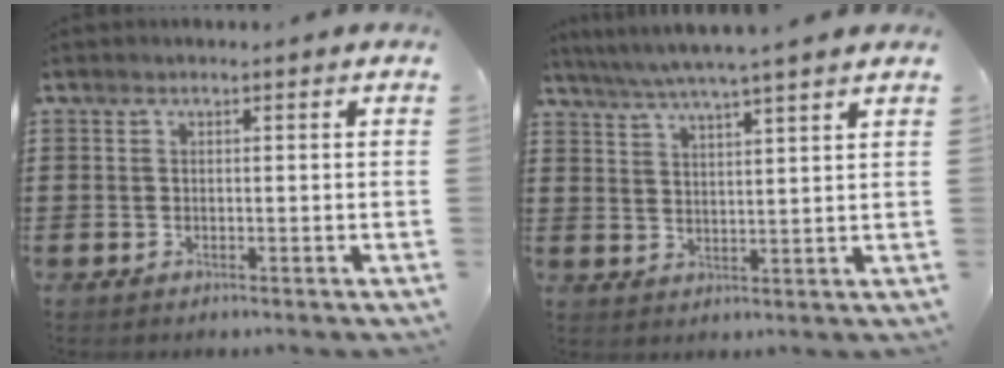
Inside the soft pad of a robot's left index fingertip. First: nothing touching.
{"total": 4.7, "force": [4.1, -0.6, 2.1], "torque": [-0.054, -0.019, 0.071]}